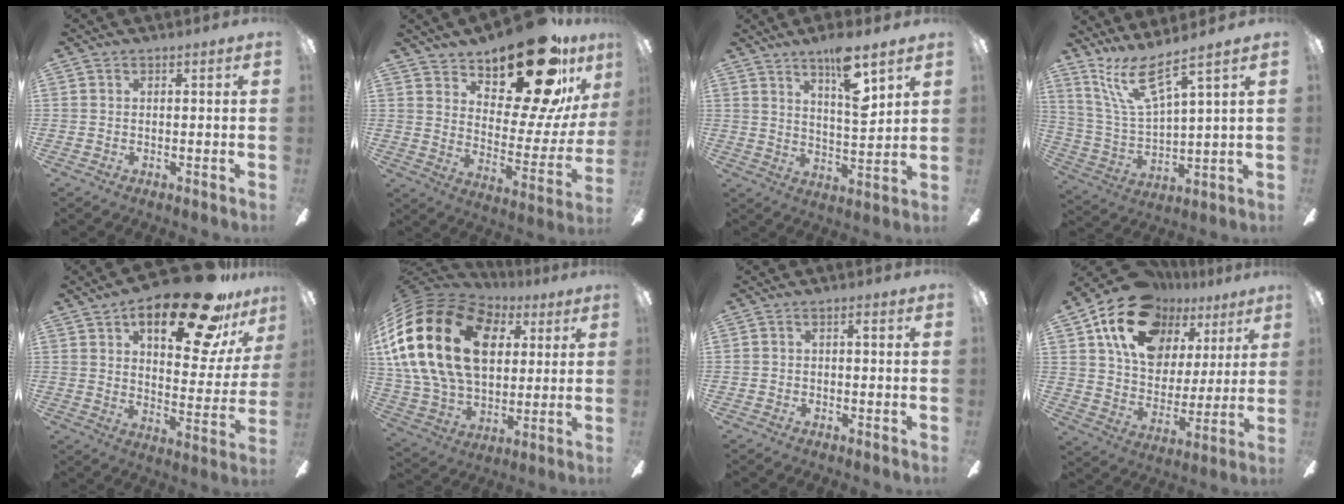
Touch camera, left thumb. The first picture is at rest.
{"total": 25.1, "force": [18.0, 9.3, 14.9], "torque": [-0.195, -0.124, 0.294]}
{"total": 11.4, "force": [7.6, 2.6, 8.1], "torque": [-0.132, -0.037, 0.128]}
{"total": 13.0, "force": [9.2, 3.0, 8.7], "torque": [-0.187, -0.039, 0.168]}
{"total": 23.3, "force": [14.9, 8.6, 15.8], "torque": [-0.212, -0.089, 0.235]}
{"total": 27.3, "force": [7.0, 18.9, 18.4], "torque": [-0.374, -0.011, 0.120]}
{"total": 1.3, "force": [-0.6, 0.6, 1.0], "torque": [-0.019, 0.007, -0.013]}
{"total": 20.3, "force": [12.2, 13.0, 9.6], "torque": [-0.172, -0.056, 0.223]}